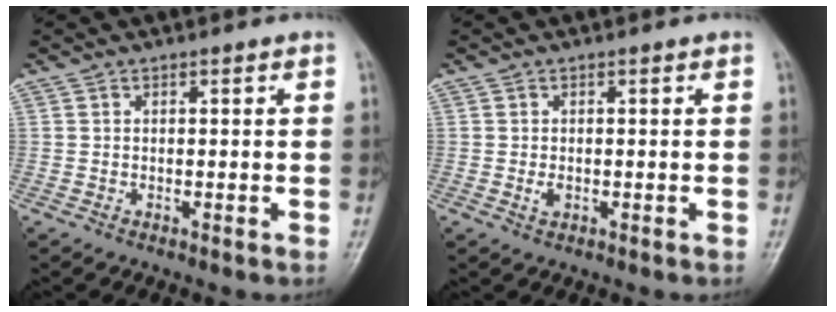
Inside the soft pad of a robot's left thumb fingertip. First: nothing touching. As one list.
[{"total": 1.4, "force": [-0.1, 0.9, 1.1], "torque": [-0.017, -0.002, 0.001]}]